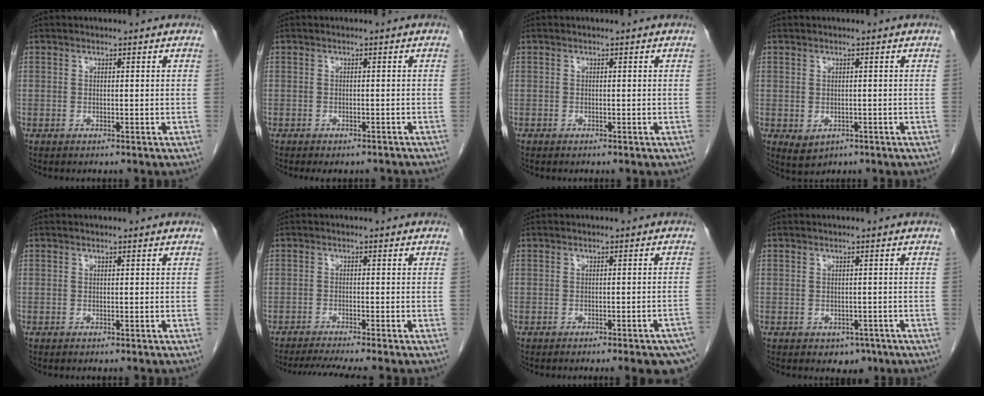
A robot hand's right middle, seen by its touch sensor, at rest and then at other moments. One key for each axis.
{"total": 4.7, "fx": -4.2, "fy": 1.8, "fz": 1.4, "tx": -0.008, "ty": -0.004, "tz": -0.048}
{"total": 0.0}
{"total": 2.3, "fx": -0.7, "fy": 1.7, "fz": 1.4, "tx": -0.022, "ty": -0.004, "tz": 0.003}
{"total": 0.0}
{"total": 6.8, "fx": -6.0, "fy": -1.0, "fz": 3.1, "tx": -0.040, "ty": -0.016, "tz": -0.095}
{"total": 8.3, "fx": -6.4, "fy": 0.9, "fz": 5.1, "tx": -0.047, "ty": -0.009, "tz": -0.074}
{"total": 2.4, "fx": -1.3, "fy": 1.7, "fz": 1.1, "tx": -0.007, "ty": 0.003, "tz": -0.009}